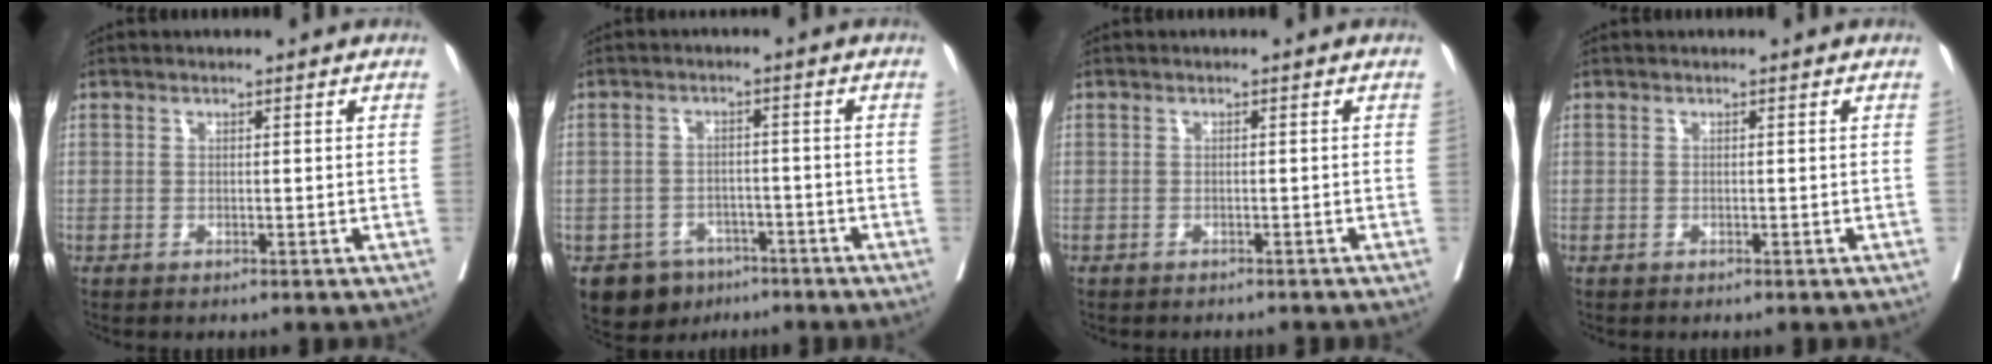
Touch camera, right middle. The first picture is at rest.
{"total": 6.9, "force": [-4.7, 4.7, 1.9], "torque": [-0.027, 0.005, -0.064]}
{"total": 2.9, "force": [-2.7, 1.0, 0.7], "torque": [-0.010, -0.001, -0.033]}
{"total": 0.0}